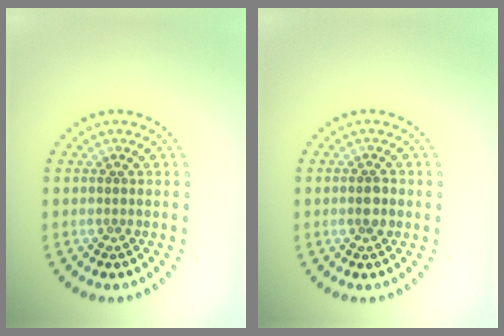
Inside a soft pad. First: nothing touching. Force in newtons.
{"total": 1.5, "press": 1.4, "slide": 0.5}